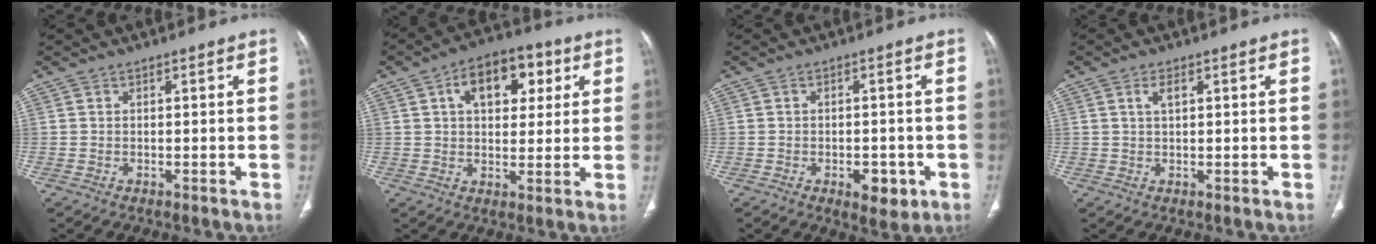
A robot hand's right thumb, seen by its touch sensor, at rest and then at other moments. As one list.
[{"total": 12.8, "force": [4.5, 7.8, 9.1], "torque": [-0.097, 0.007, 0.066]}, {"total": 5.5, "force": [-2.1, 3.0, 4.1], "torque": [-0.040, 0.005, -0.020]}, {"total": 2.4, "force": [1.0, 1.1, 1.9], "torque": [-0.037, 0.003, 0.022]}]